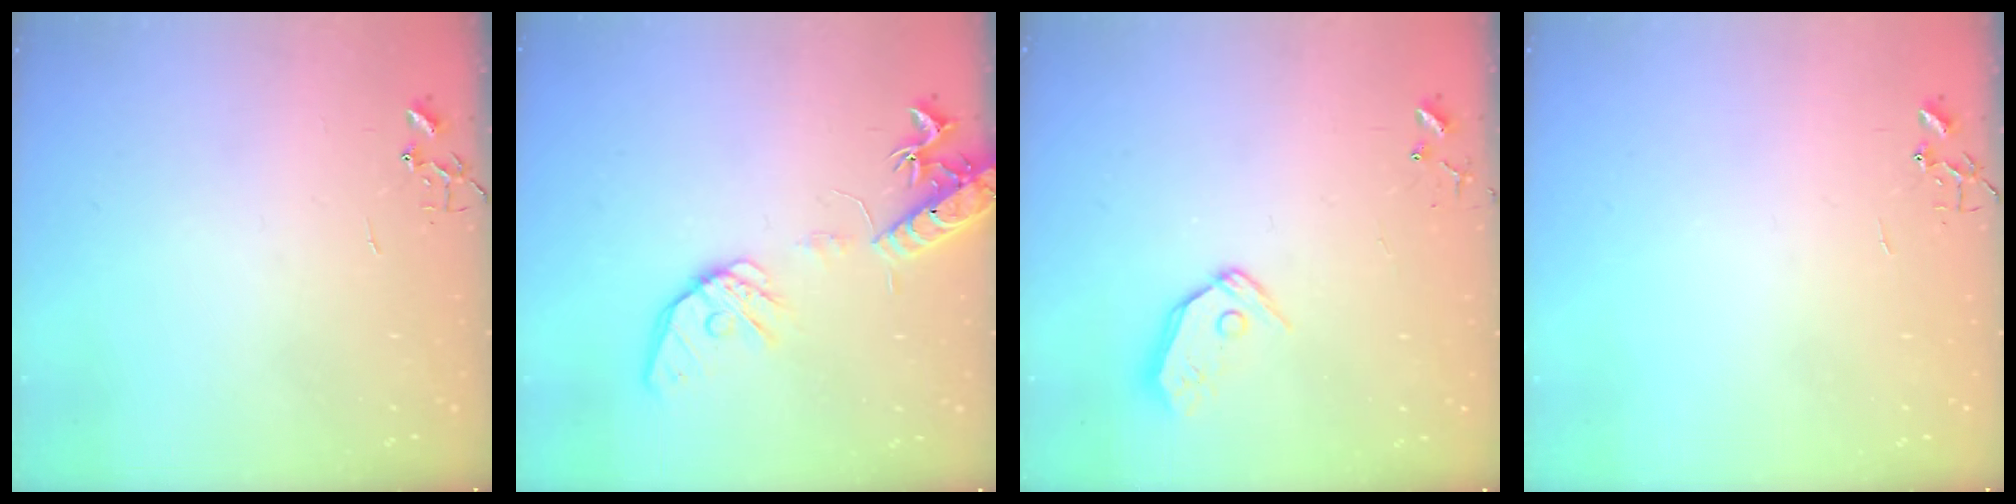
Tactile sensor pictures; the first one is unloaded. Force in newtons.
{"total": 16.5, "press": 16.2, "slide": 2.8}
{"total": 8.3, "press": 8.2, "slide": 0.7}
{"total": 0.0}